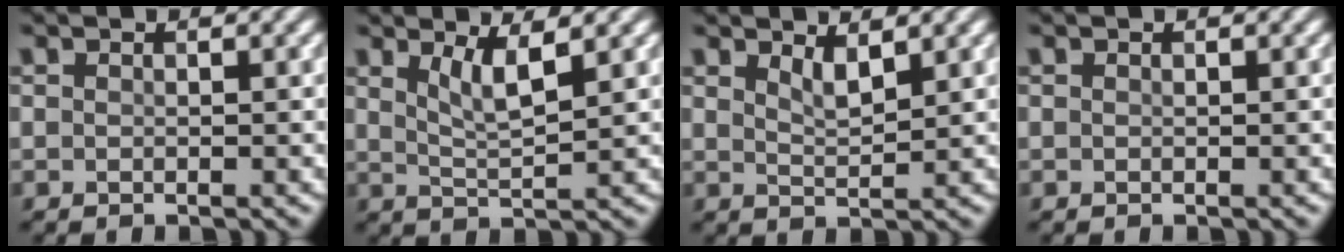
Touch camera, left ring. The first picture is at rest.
{"total": 3.0, "force": [1.6, 0.6, 2.4], "torque": [-0.044, -0.006, 0.034]}
{"total": 1.9, "force": [1.3, 0.4, 1.3], "torque": [-0.025, -0.004, 0.027]}
{"total": 0.0}